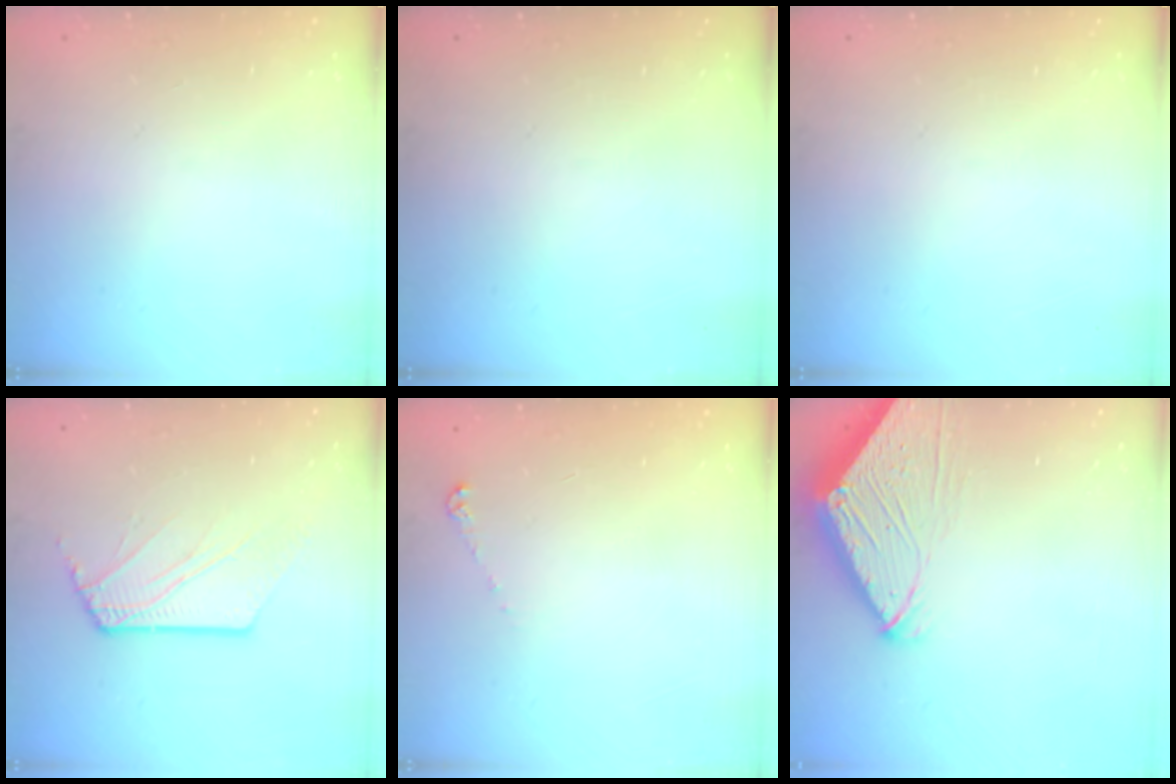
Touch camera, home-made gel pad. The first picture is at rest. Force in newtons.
{"total": 0.0}
{"total": 0.0}
{"total": 6.9, "press": 6.8, "slide": 0.8}
{"total": 4.3, "press": 4.2, "slide": 0.6}
{"total": 7.1, "press": 7.1, "slide": 0.8}